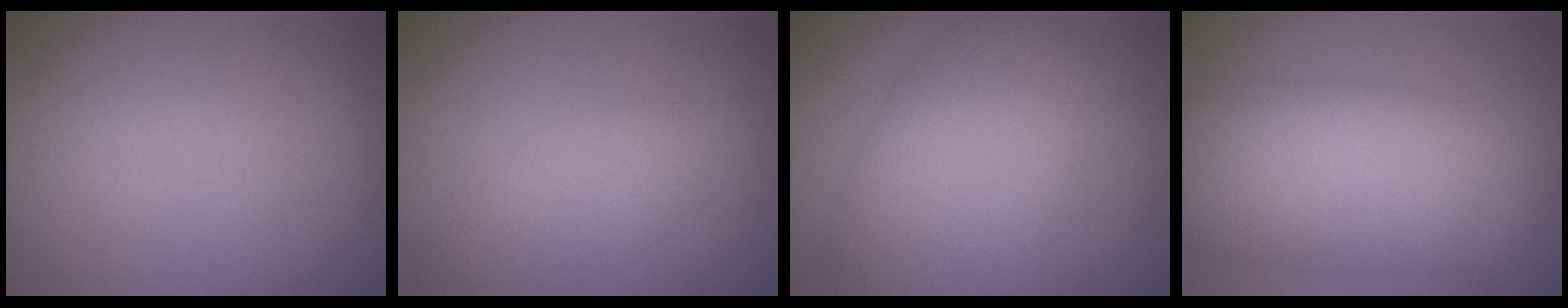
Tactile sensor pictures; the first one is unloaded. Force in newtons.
{"total": 3.8, "press": 3.8, "slide": 0.0}
{"total": 7.9, "press": 7.9, "slide": 0.1}
{"total": 9.7, "press": 9.7, "slide": 0.5}